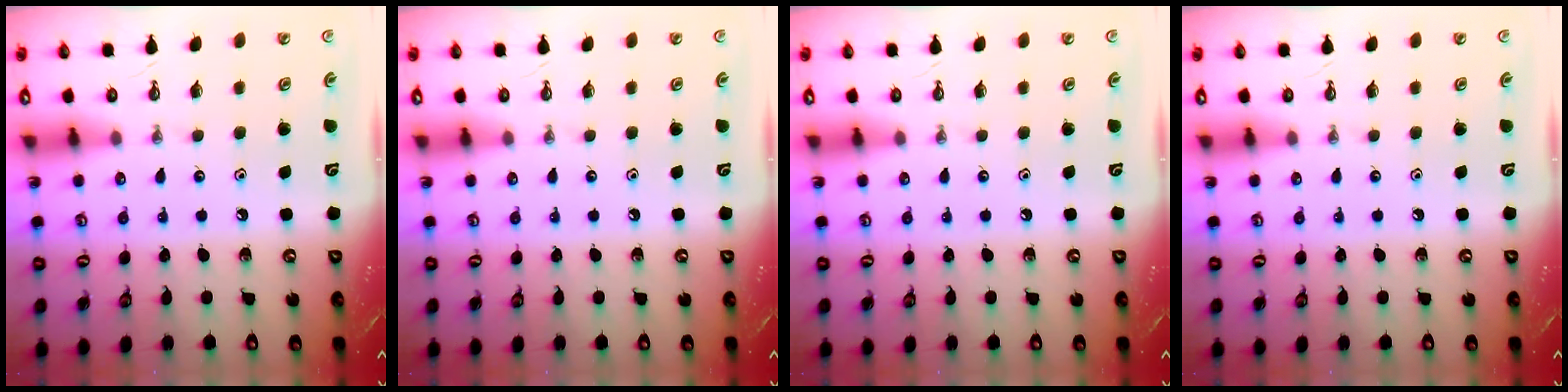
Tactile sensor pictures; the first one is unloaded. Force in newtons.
{"total": 0.0}
{"total": 0.0}
{"total": 0.0}